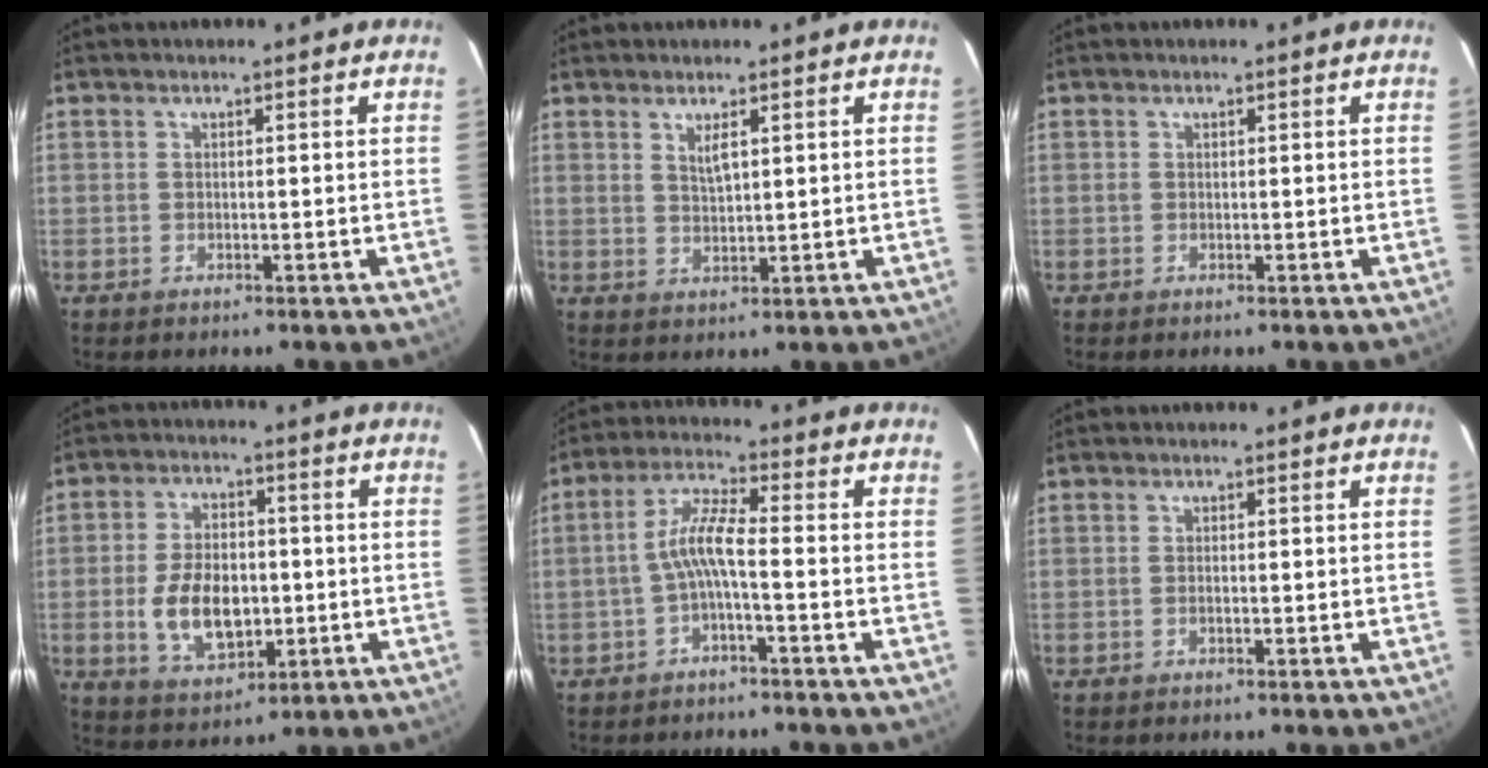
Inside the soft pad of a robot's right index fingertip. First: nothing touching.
{"total": 2.8, "force": [1.4, 0.7, 2.4], "torque": [-0.043, -0.003, 0.027]}
{"total": 0.6, "force": [-0.1, 0.6, 0.2], "torque": [-0.003, 0.000, -0.004]}
{"total": 11.7, "force": [-2.1, 6.9, 9.2], "torque": [-0.187, 0.003, -0.027]}
{"total": 5.5, "force": [-1.9, 0.4, 5.2], "torque": [-0.118, 0.014, -0.036]}
{"total": 0.6, "force": [-0.2, 0.2, 0.4], "torque": [-0.010, 0.001, -0.005]}